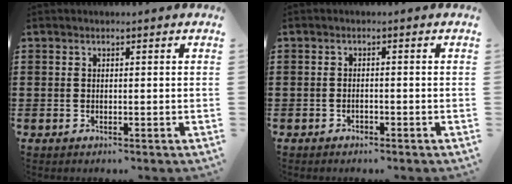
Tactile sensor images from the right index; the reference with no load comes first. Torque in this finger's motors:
{"motor_torque": [0.46, 0.57, -0.12, -0.05]}